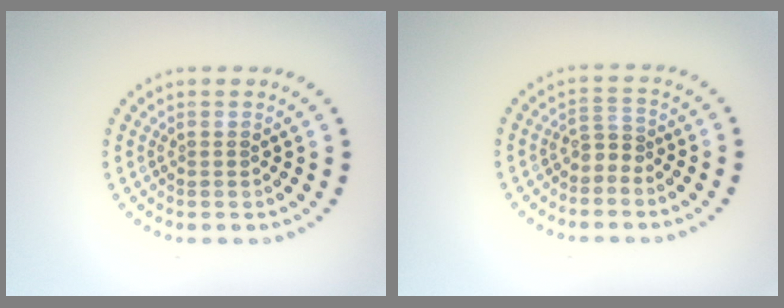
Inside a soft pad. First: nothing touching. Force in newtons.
{"total": 1.6, "press": 1.1, "slide": 1.1}